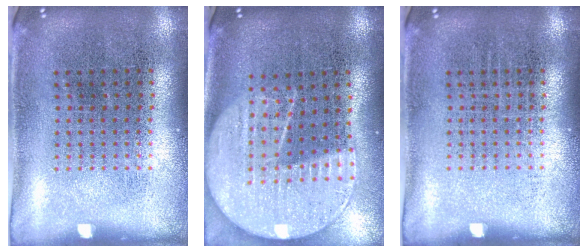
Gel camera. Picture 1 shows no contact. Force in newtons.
{"total": 2.2, "press": 1.9, "slide": 1.0}
{"total": 0.0}